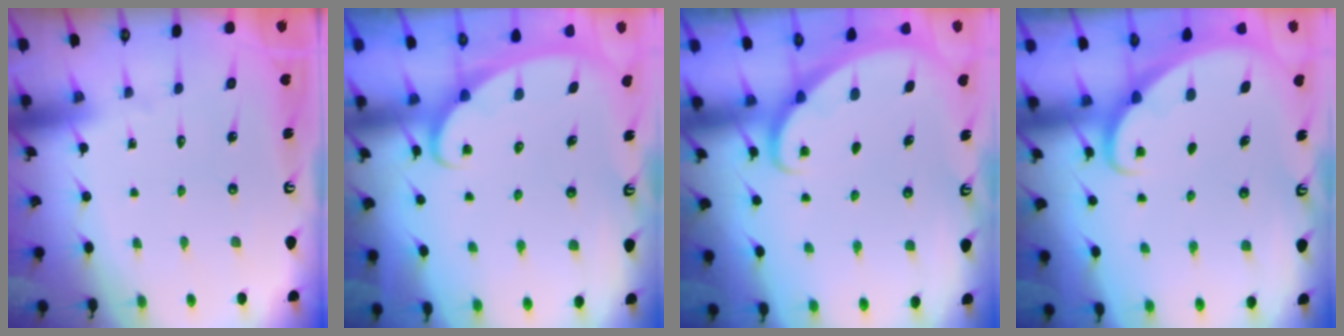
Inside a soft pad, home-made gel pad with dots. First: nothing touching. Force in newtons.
{"total": 2.3, "press": 2.3, "slide": 0.4}
{"total": 1.6, "press": 1.6, "slide": 0.1}
{"total": 1.5, "press": 1.5, "slide": 0.0}